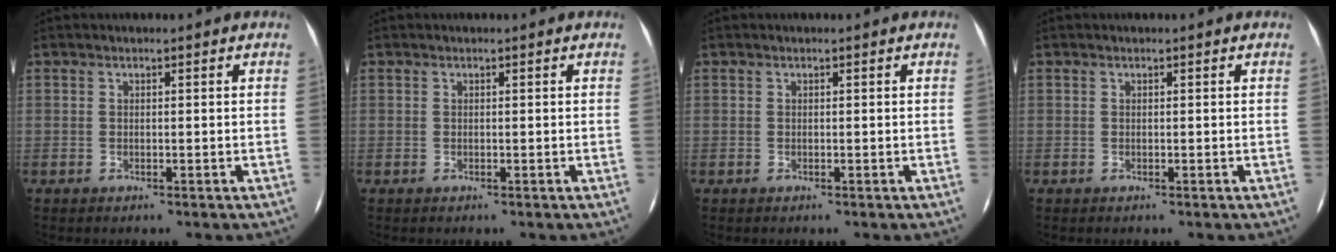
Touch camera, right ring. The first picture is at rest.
{"total": 0.0}
{"total": 0.0}
{"total": 0.0}